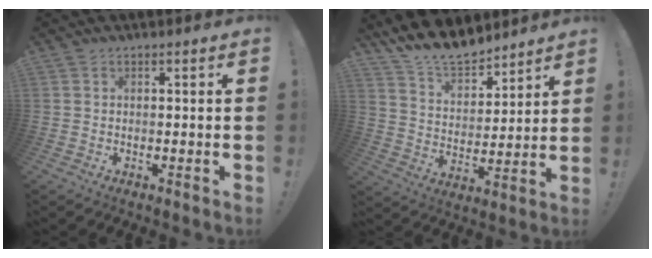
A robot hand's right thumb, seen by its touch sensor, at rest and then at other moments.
{"total": 12.7, "force": [11.2, 4.9, 3.4], "torque": [-0.079, -0.089, 0.211]}